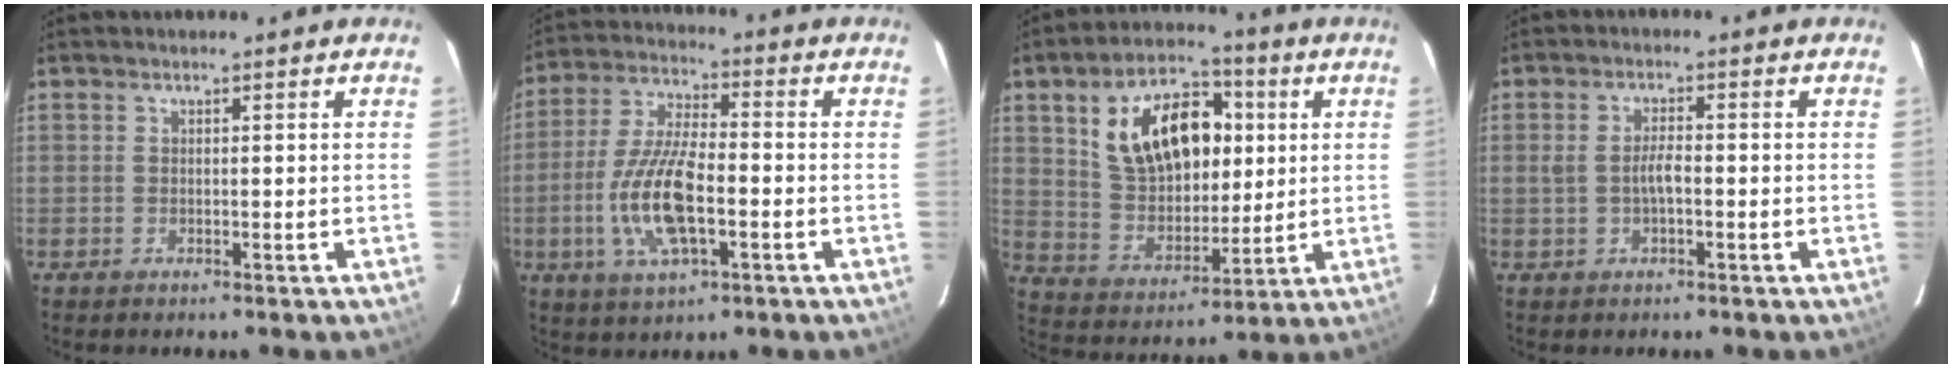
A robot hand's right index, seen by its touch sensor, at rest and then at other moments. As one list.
[{"total": 13.6, "force": [-3.5, 4.8, 12.2], "torque": [-0.258, -0.004, -0.066]}, {"total": 17.3, "force": [4.9, 10.7, 12.7], "torque": [-0.234, 0.027, 0.100]}, {"total": 2.9, "force": [-0.6, 1.0, 2.7], "torque": [-0.054, 0.004, -0.009]}]